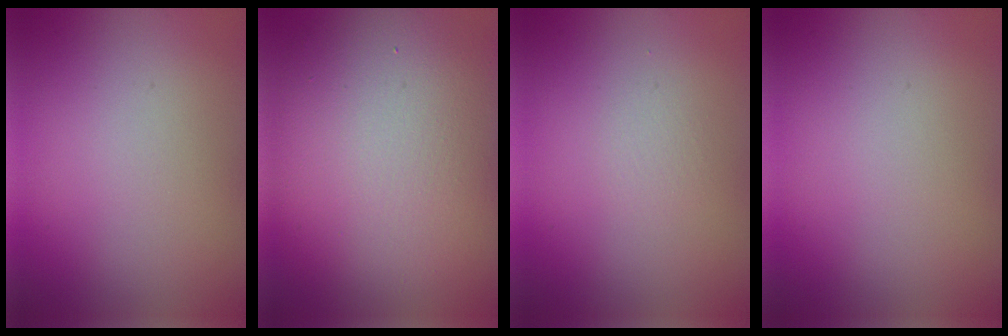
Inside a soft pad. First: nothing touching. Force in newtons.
{"total": 13.6, "press": 13.6, "slide": 0.8}
{"total": 0.0}
{"total": 0.0}